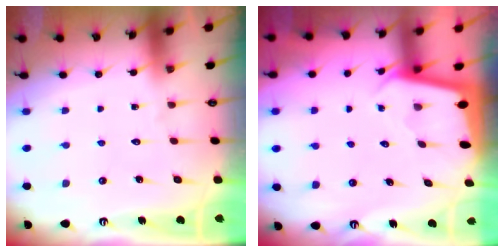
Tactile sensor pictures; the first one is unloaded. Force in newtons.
{"total": 1.9, "press": 1.9, "slide": 0.1}